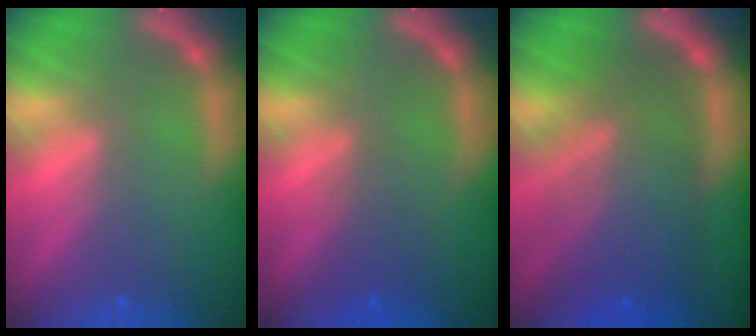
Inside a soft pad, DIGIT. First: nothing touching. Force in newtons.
{"total": 1.9}
{"total": 9.1}